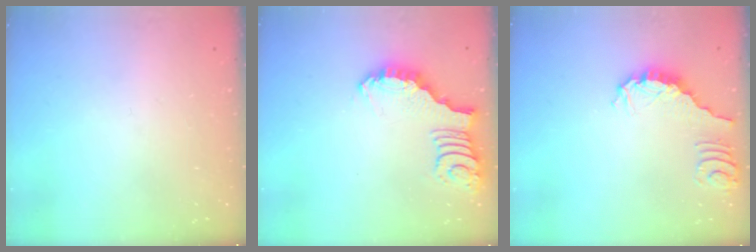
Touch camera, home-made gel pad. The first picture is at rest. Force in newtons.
{"total": 2.9, "press": 2.9, "slide": 0.1}
{"total": 0.9, "press": 0.8, "slide": 0.2}